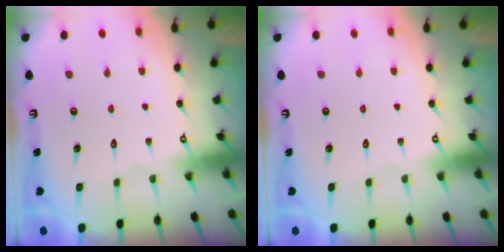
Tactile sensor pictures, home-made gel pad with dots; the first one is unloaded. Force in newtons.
{"total": 0.0}